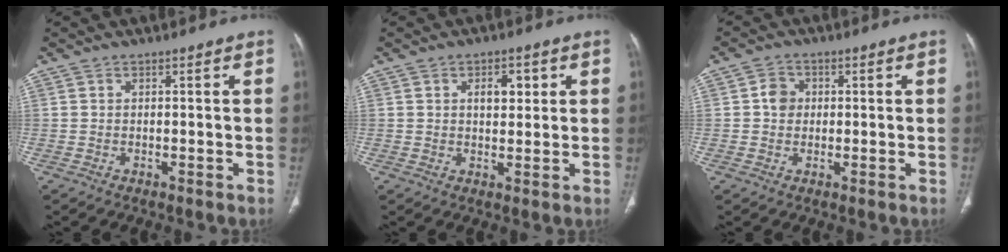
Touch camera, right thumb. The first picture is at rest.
{"total": 4.4, "force": [1.5, 2.6, 3.3], "torque": [-0.031, -0.005, 0.021]}
{"total": 3.4, "force": [0.3, 3.0, 1.6], "torque": [-0.012, 0.005, 0.001]}